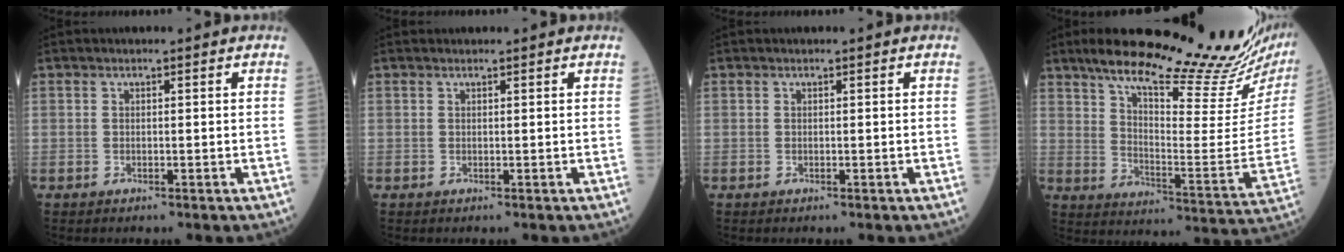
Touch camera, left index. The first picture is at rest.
{"total": 0.9, "force": [0.9, 0.1, 0.1], "torque": [-0.007, 0.013, 0.015]}
{"total": 0.0}
{"total": 26.6, "force": [22.6, 2.0, 13.8], "torque": [-0.213, -0.066, 0.302]}